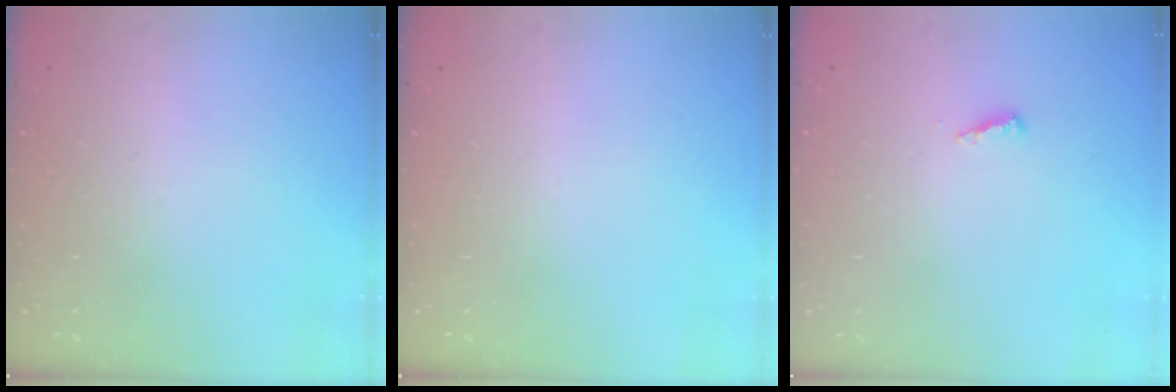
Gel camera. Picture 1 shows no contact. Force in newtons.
{"total": 0.0}
{"total": 3.1, "press": 3.1, "slide": 0.3}